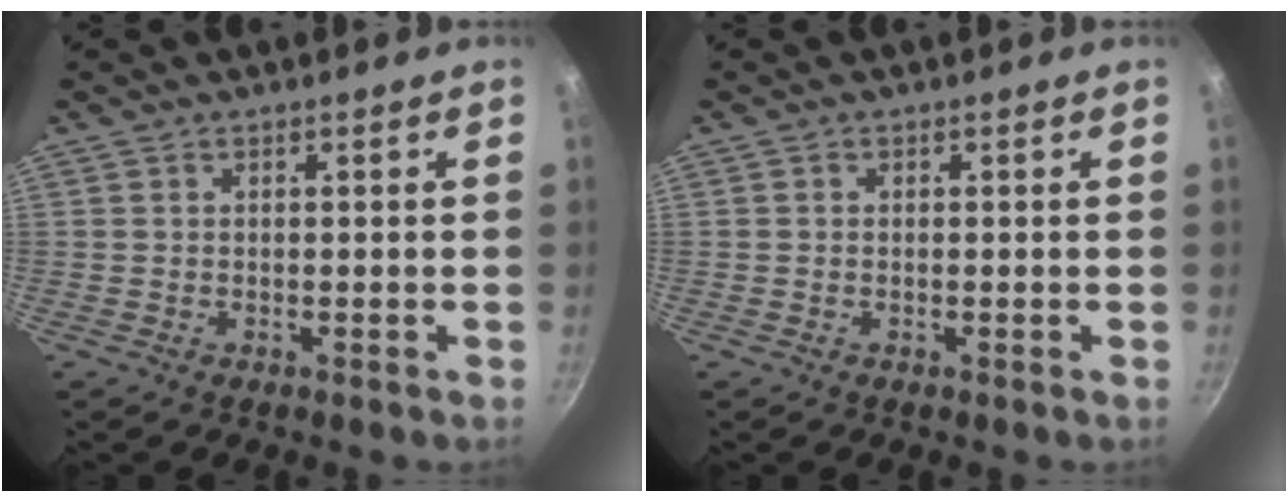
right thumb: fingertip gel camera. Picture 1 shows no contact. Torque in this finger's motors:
{"motor_torque": [0.39, 0.09, -0.58, -0.03, -0.02]}